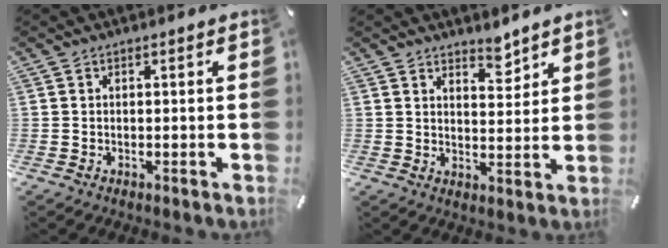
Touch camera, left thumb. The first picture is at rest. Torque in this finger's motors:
{"motor_torque": [0.27, -0.53, 0.05, -0.06, 0.03]}